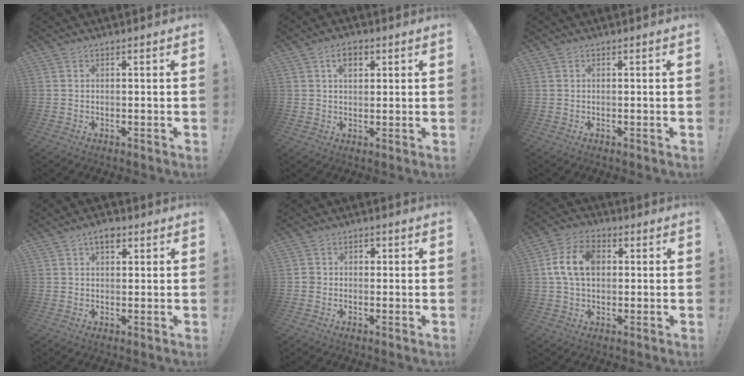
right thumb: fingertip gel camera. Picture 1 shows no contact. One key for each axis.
{"total": 4.9, "fx": 2.3, "fy": 3.0, "fz": 3.0, "tx": -0.042, "ty": 0.004, "tz": 0.039}
{"total": 0.0}
{"total": 4.3, "fx": 2.3, "fy": 2.4, "fz": 2.7, "tx": -0.035, "ty": -0.003, "tz": 0.037}
{"total": 2.7, "fx": -0.7, "fy": 2.5, "fz": 0.8, "tx": -0.004, "ty": 0.006, "tz": -0.015}
{"total": 11.6, "fx": 1.6, "fy": 8.0, "fz": 8.3, "tx": -0.159, "ty": 0.013, "tz": 0.031}